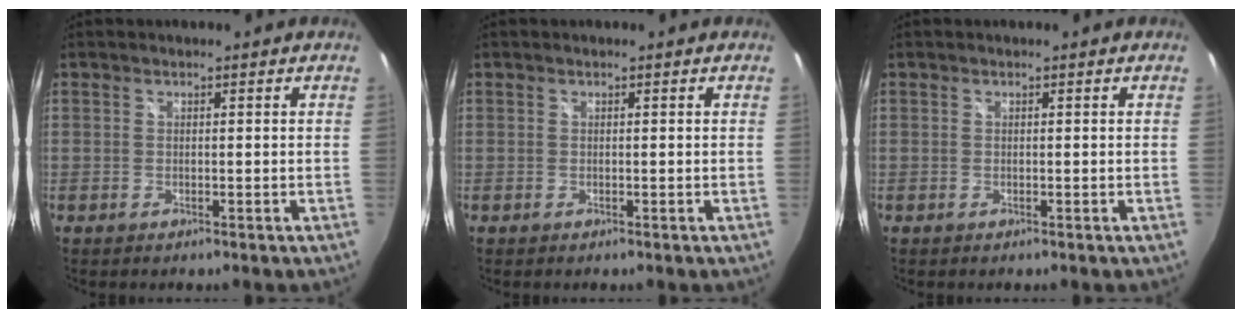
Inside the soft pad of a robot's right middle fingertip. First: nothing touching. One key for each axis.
{"total": 0.0}
{"total": 0.0}